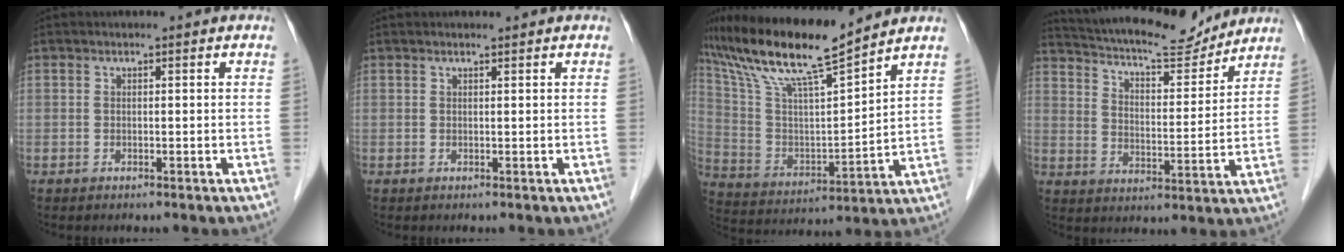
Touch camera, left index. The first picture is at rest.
{"total": 0.7, "force": [0.6, 0.0, 0.2], "torque": [-0.009, 0.006, 0.012]}
{"total": 16.1, "force": [13.5, 0.3, 8.8], "torque": [-0.174, 0.010, 0.254]}
{"total": 15.8, "force": [14.4, 3.2, 5.8], "torque": [-0.102, 0.009, 0.219]}